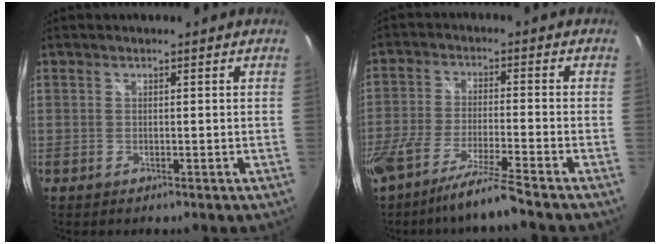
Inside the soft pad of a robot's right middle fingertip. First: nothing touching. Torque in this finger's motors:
{"motor_torque": [1.07, -1.07, 0.49, 0.16]}